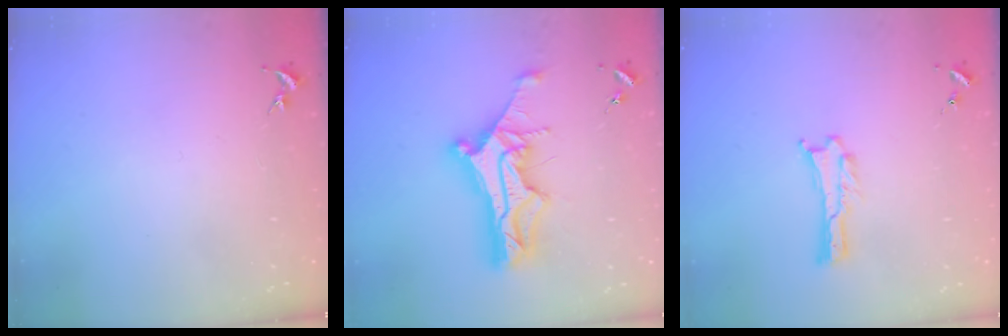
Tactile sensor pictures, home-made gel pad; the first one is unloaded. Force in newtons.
{"total": 12.6, "press": 12.6, "slide": 1.0}
{"total": 0.0}